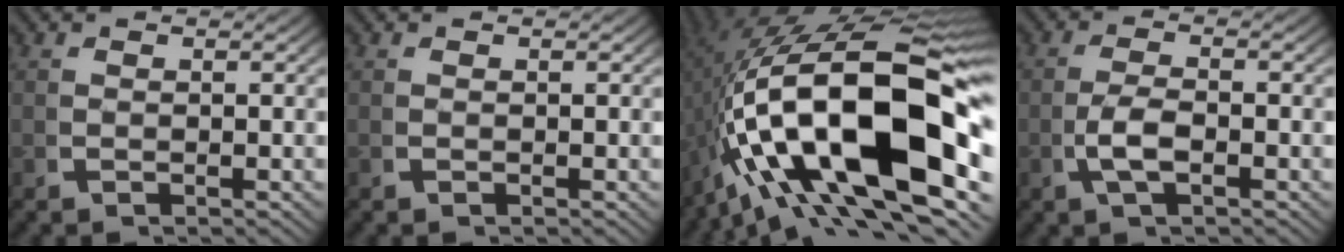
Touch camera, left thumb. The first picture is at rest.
{"total": 0.0}
{"total": 24.6, "force": [-0.5, 12.8, 21.0], "torque": [-0.371, -0.047, 0.021]}
{"total": 2.9, "force": [-0.1, 1.2, 2.6], "torque": [-0.065, -0.007, -0.001]}